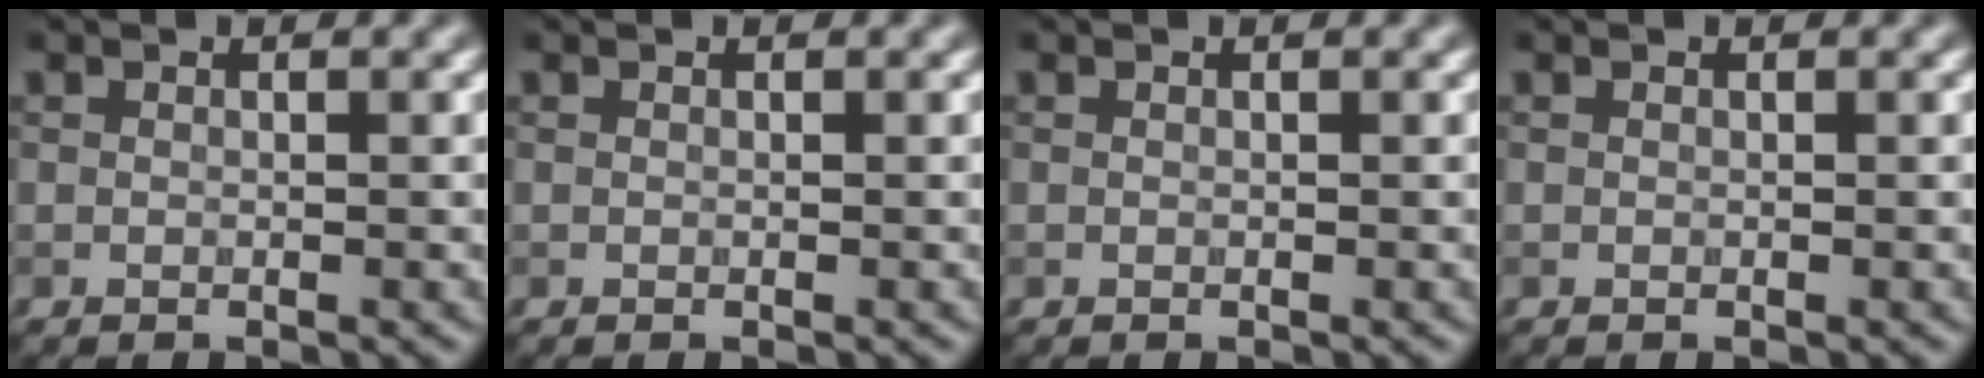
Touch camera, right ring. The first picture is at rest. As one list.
[{"total": 0.0}, {"total": 0.0}, {"total": 0.0}]